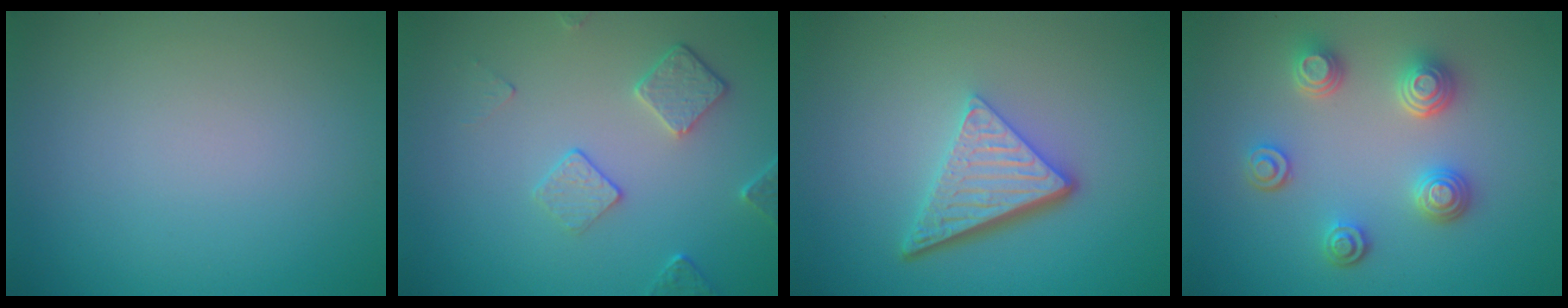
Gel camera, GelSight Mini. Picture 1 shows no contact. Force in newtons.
{"total": 2.7, "press": 2.0, "slide": 1.7}
{"total": 5.2, "press": 3.6, "slide": 3.8}
{"total": 3.9, "press": 3.3, "slide": 2.0}